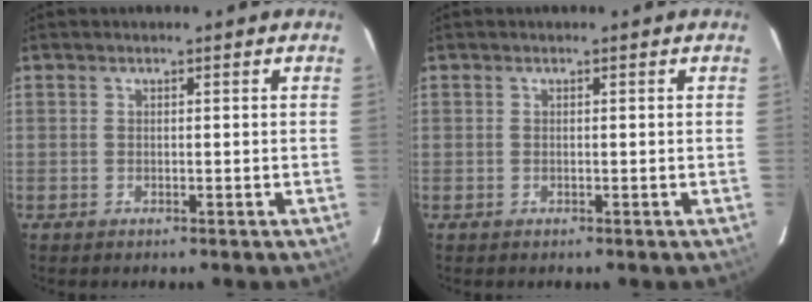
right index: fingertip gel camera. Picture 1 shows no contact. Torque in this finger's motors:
{"motor_torque": [-0.01, 0.04, -0.02, 0.00]}